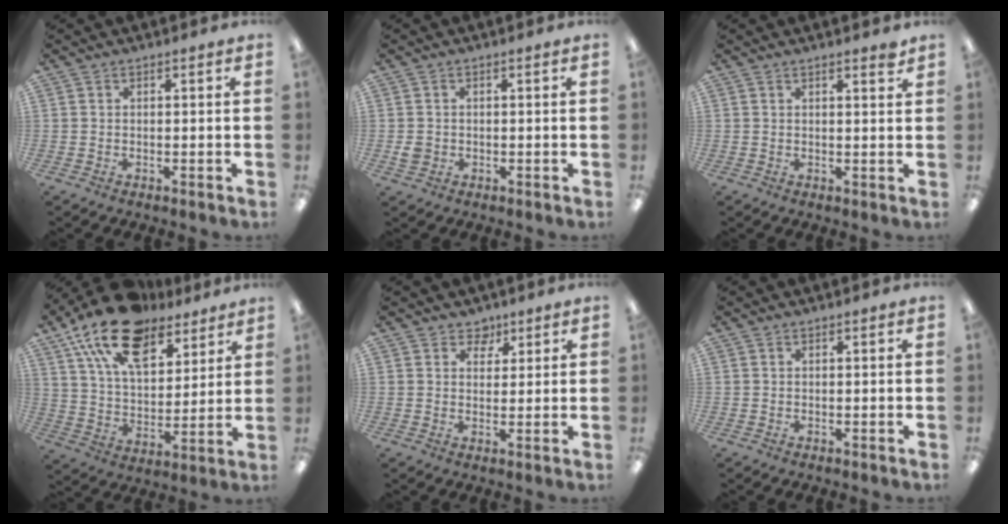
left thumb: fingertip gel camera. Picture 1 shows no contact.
{"total": 2.2, "force": [-0.1, 2.0, 0.8], "torque": [-0.007, 0.002, -0.004]}
{"total": 1.8, "force": [1.6, 0.0, 0.8], "torque": [-0.002, -0.008, 0.026]}
{"total": 20.1, "force": [13.5, 10.2, 10.7], "torque": [-0.197, -0.063, 0.243]}
{"total": 4.1, "force": [2.8, 2.9, 0.7], "torque": [0.000, -0.013, 0.047]}
{"total": 0.0}